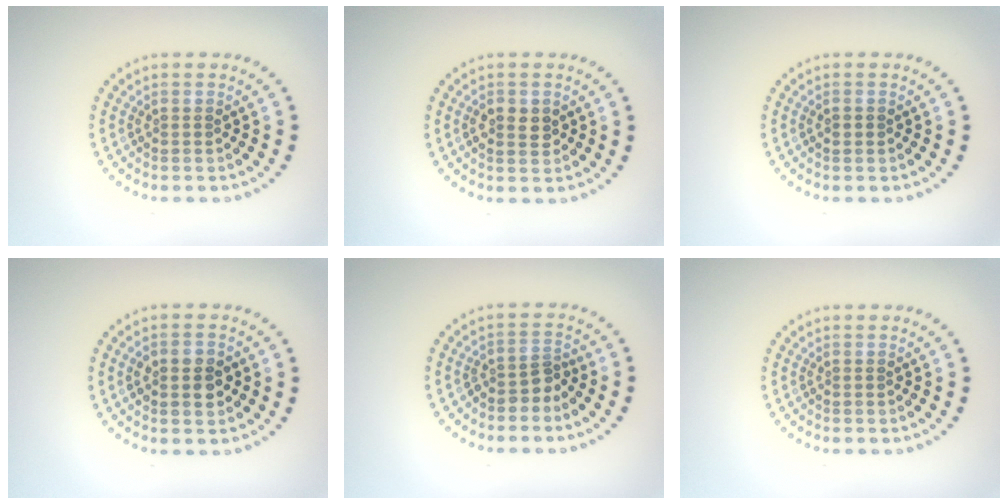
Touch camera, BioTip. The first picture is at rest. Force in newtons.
{"total": 2.1, "press": 2.1, "slide": 0.2}
{"total": 1.0, "press": 1.0, "slide": 0.0}
{"total": 3.7, "press": 3.7, "slide": 0.1}
{"total": 2.0, "press": 1.4, "slide": 1.4}
{"total": 0.0}